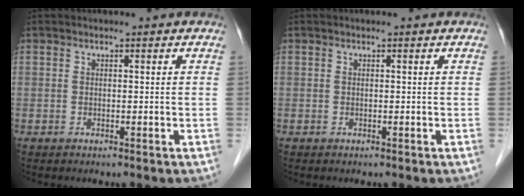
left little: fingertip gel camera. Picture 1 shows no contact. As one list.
[{"total": 0.0}]